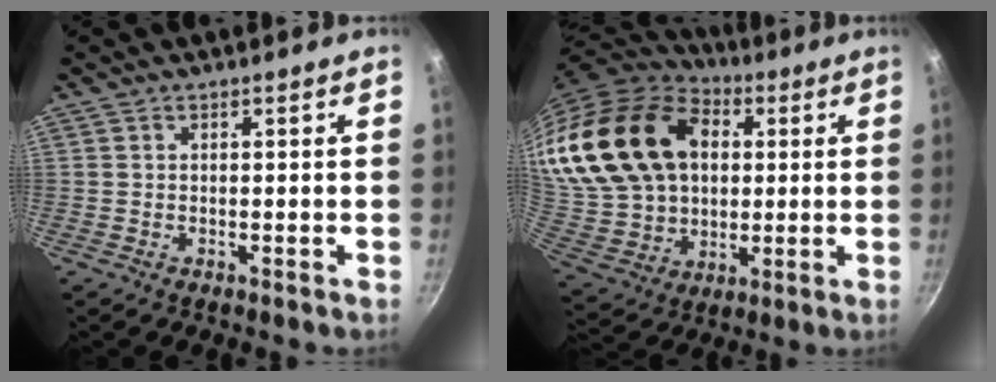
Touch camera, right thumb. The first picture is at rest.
{"total": 29.2, "force": [7.8, 20.8, 18.9], "torque": [-0.376, 0.007, 0.154]}